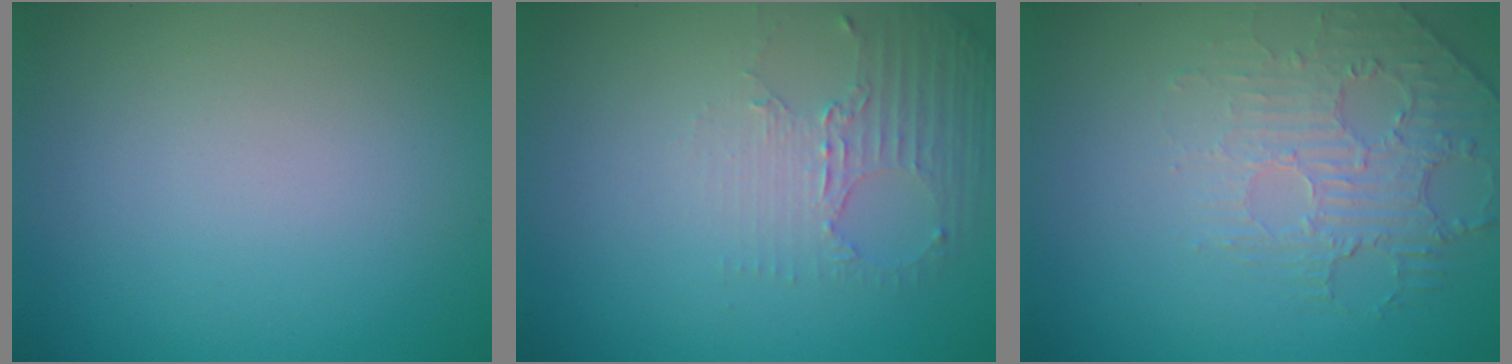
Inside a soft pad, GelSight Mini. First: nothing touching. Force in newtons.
{"total": 2.6, "press": 2.0, "slide": 1.7}
{"total": 2.3, "press": 1.5, "slide": 1.7}